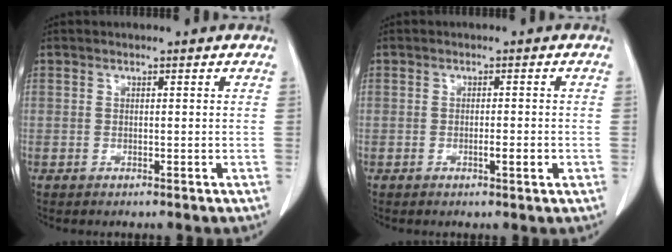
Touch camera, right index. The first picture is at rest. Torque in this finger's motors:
{"motor_torque": [0.40, -0.28, 0.08, 0.03]}